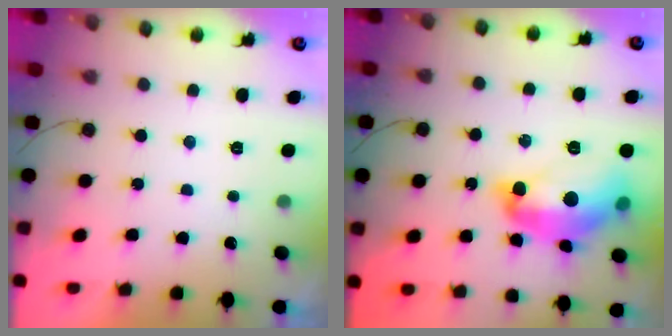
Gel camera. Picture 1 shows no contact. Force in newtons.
{"total": 15.6, "press": 15.5, "slide": 1.4}